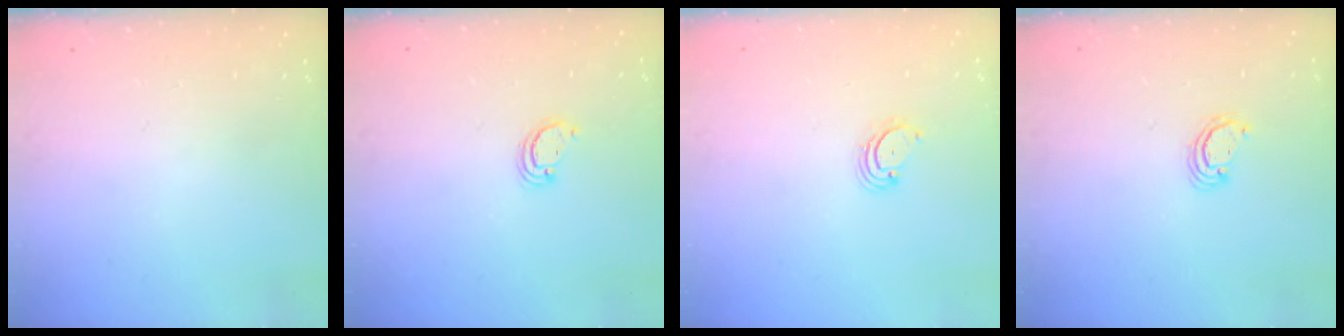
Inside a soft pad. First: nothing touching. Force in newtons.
{"total": 2.6, "press": 2.6, "slide": 0.2}
{"total": 2.7, "press": 2.7, "slide": 0.3}
{"total": 2.5, "press": 2.5, "slide": 0.2}